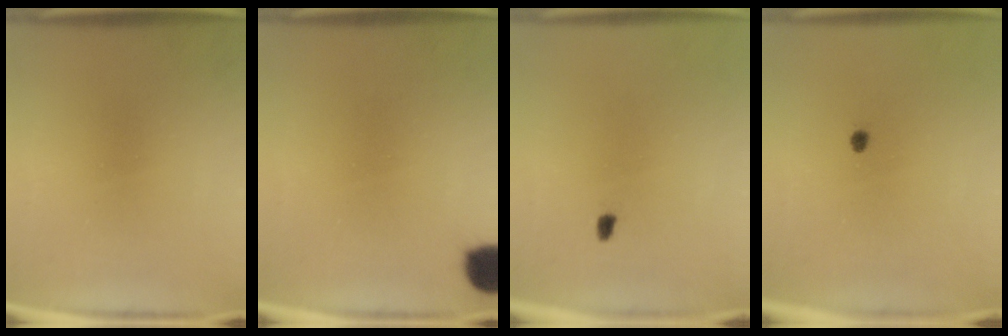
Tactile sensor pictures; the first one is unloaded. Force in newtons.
{"total": 5.8}
{"total": 0.9}
{"total": 1.0}